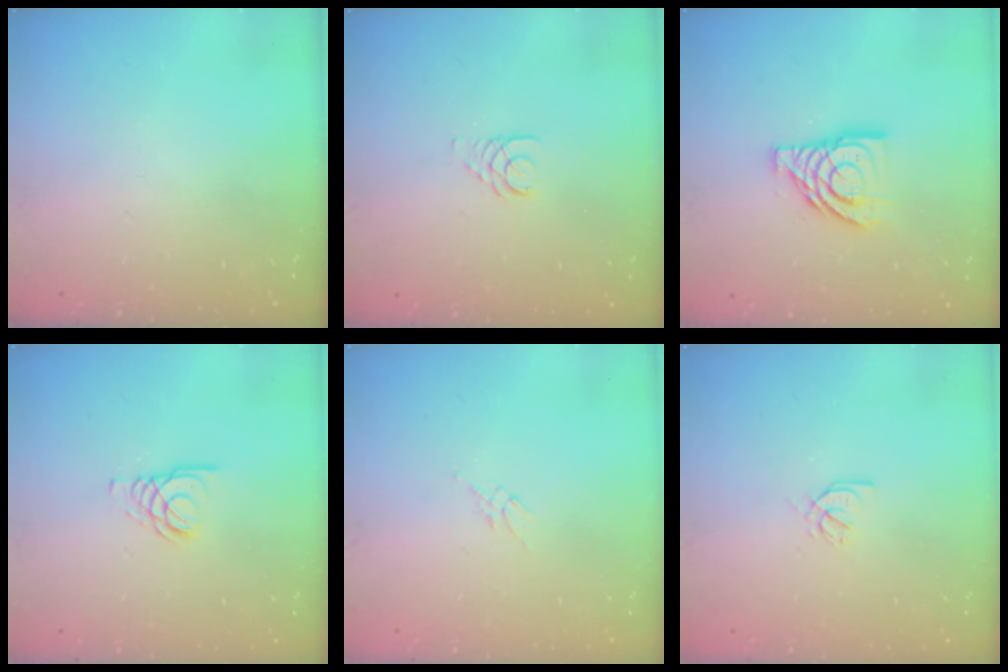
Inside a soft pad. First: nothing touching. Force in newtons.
{"total": 2.5, "press": 2.5, "slide": 0.3}
{"total": 12.5, "press": 12.4, "slide": 1.5}
{"total": 3.7, "press": 3.7, "slide": 0.4}
{"total": 3.5, "press": 3.4, "slide": 0.8}
{"total": 2.6, "press": 2.6, "slide": 0.4}